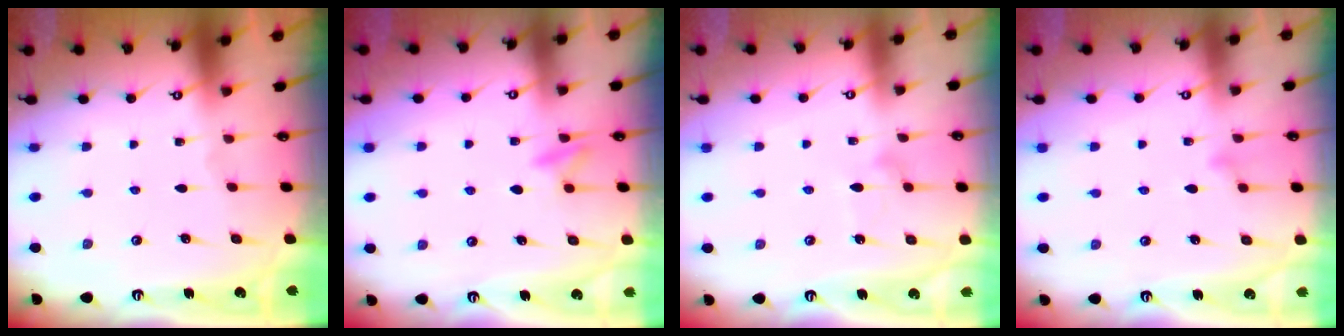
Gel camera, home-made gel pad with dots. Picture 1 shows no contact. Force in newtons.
{"total": 7.8, "press": 7.7, "slide": 0.8}
{"total": 8.0, "press": 8.0, "slide": 0.5}
{"total": 7.3, "press": 7.2, "slide": 0.6}